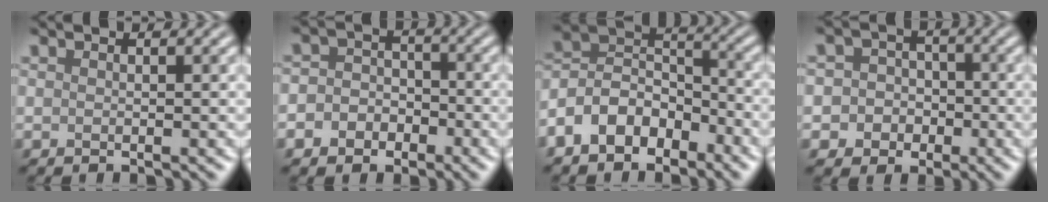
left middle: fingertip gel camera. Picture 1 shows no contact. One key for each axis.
{"total": 3.7, "fx": -1.5, "fy": 3.2, "fz": 1.3, "tx": 0.006, "ty": 0.006, "tz": -0.043}
{"total": 6.6, "fx": -3.9, "fy": 3.9, "fz": 3.6, "tx": -0.062, "ty": 0.009, "tz": -0.086}
{"total": 4.9, "fx": -1.3, "fy": 4.6, "fz": 1.1, "tx": 0.008, "ty": 0.013, "tz": -0.043}